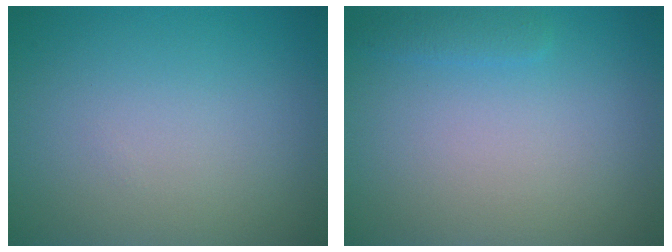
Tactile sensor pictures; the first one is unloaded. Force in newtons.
{"total": 0.9, "press": 0.9, "slide": 0.0}